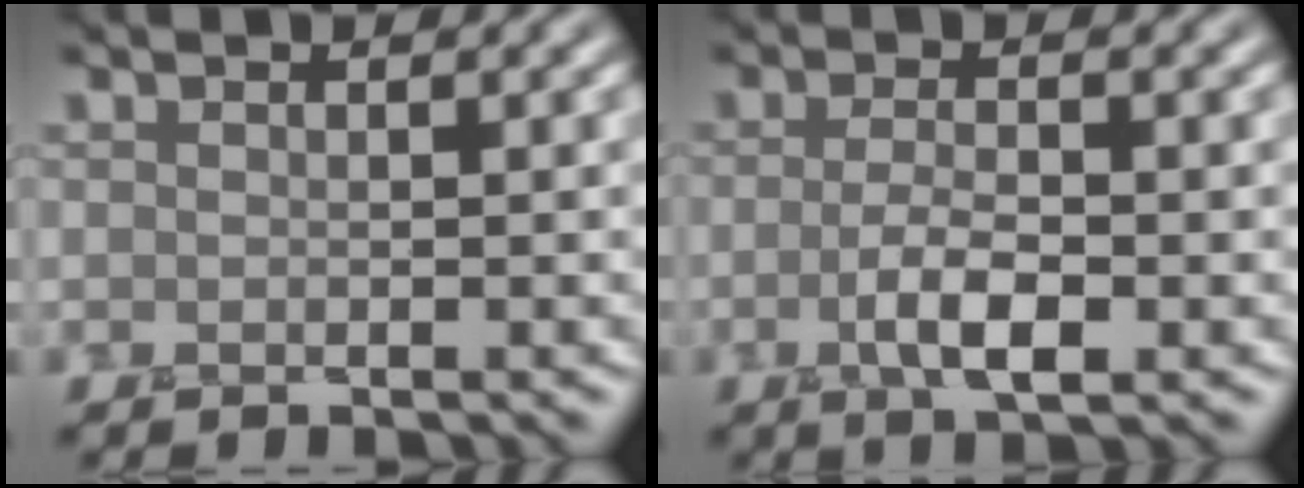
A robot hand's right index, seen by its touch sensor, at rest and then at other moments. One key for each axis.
{"total": 3.0, "fx": -1.1, "fy": 1.0, "fz": 2.7, "tx": -0.058, "ty": -0.005, "tz": -0.022}